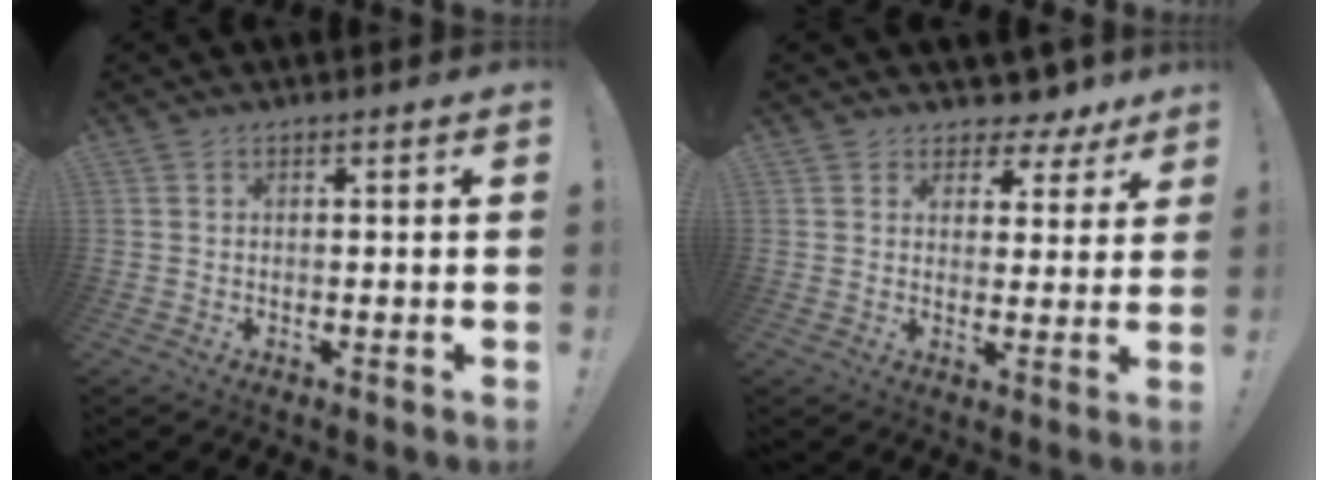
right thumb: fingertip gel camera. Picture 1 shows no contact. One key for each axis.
{"total": 4.8, "fx": 3.6, "fy": 2.9, "fz": 1.2, "tx": -0.009, "ty": -0.036, "tz": 0.065}